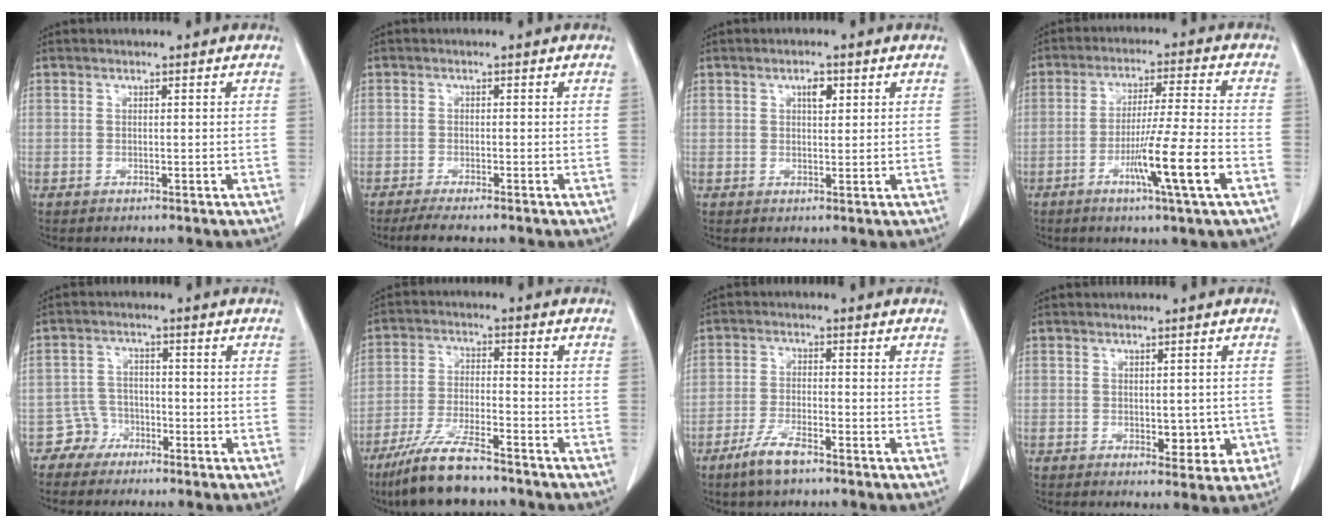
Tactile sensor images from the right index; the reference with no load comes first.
{"total": 3.8, "force": [-3.2, 0.2, 2.0], "torque": [-0.034, -0.009, -0.050]}
{"total": 2.2, "force": [1.0, 1.0, 1.7], "torque": [-0.027, -0.001, 0.016]}
{"total": 10.9, "force": [-4.4, -1.2, 9.9], "torque": [-0.174, -0.015, -0.079]}
{"total": 3.4, "force": [-2.4, 2.3, -0.6], "torque": [0.013, 0.012, -0.048]}
{"total": 10.7, "force": [-8.5, 1.7, 6.3], "torque": [-0.123, -0.028, -0.154]}
{"total": 5.4, "force": [-3.8, 1.1, 3.6], "torque": [-0.080, -0.006, -0.072]}
{"total": 4.7, "force": [-1.0, 2.7, 3.7], "torque": [-0.032, 0.002, -0.006]}